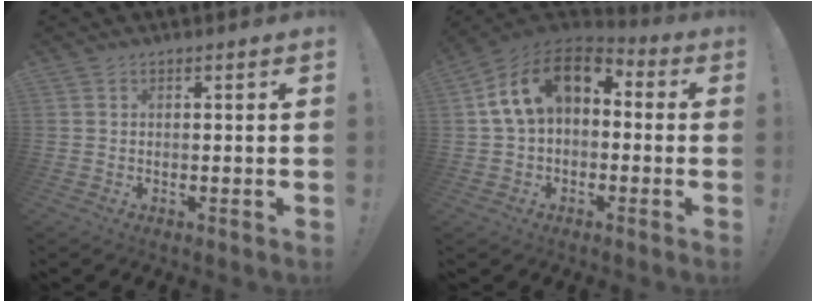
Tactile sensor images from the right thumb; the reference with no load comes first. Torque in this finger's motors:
{"motor_torque": [1.98, 2.90, 1.72, -0.39, 0.13]}